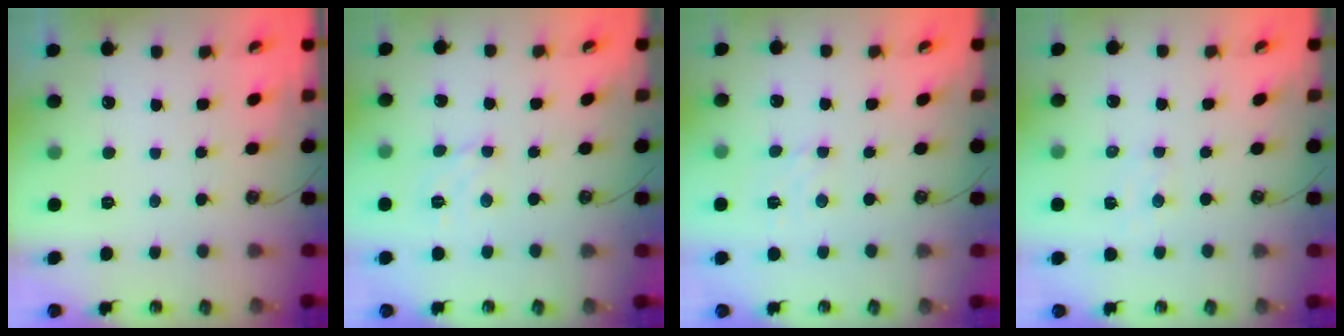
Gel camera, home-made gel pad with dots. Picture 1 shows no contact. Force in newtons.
{"total": 3.4, "press": 3.4, "slide": 0.4}
{"total": 1.6, "press": 1.5, "slide": 0.5}
{"total": 5.1, "press": 5.0, "slide": 0.4}